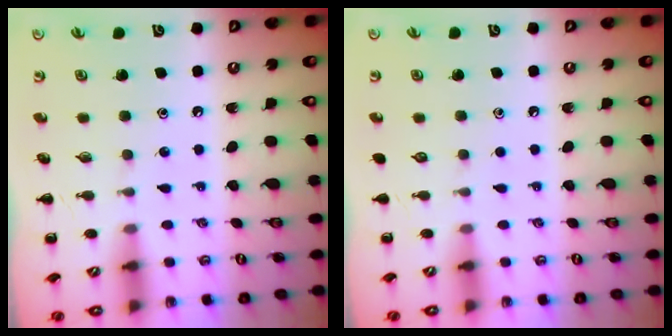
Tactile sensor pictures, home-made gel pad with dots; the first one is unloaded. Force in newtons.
{"total": 0.0}